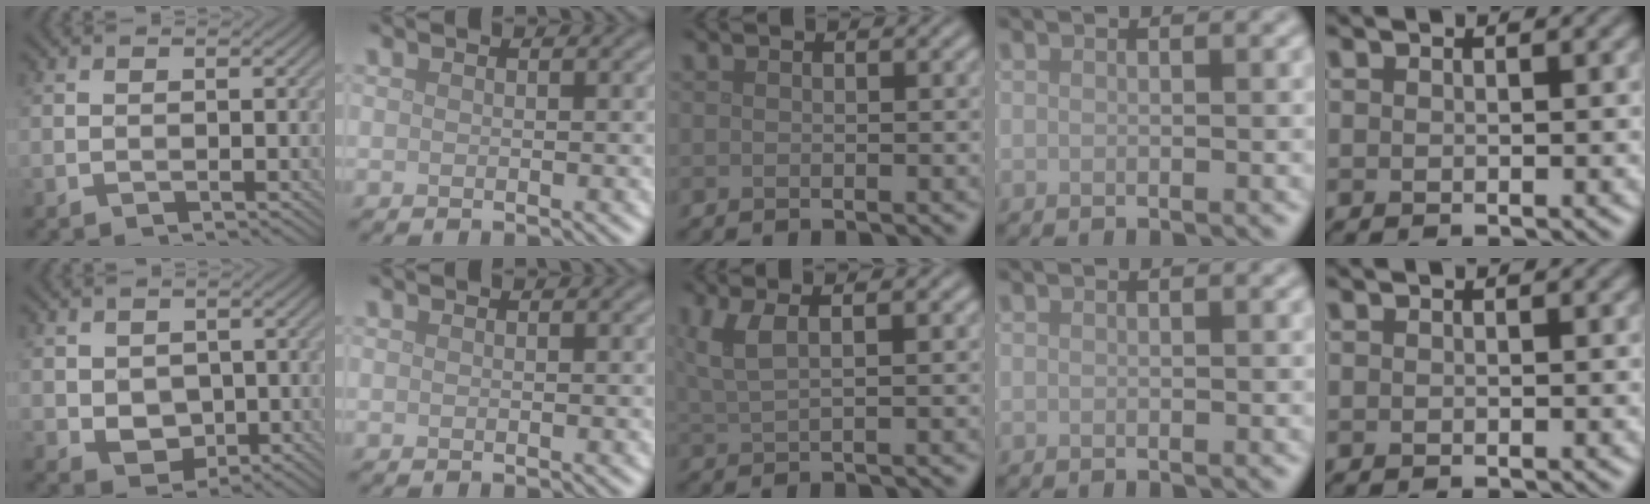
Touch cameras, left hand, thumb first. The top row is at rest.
{"thumb": {"total": 4.1, "force": [-0.2, 3.4, 2.4], "torque": [-0.057, -0.012, 0.000]}, "middle": {"total": 3.7, "force": [1.6, 1.2, 3.1], "torque": [-0.058, 0.005, 0.028]}}